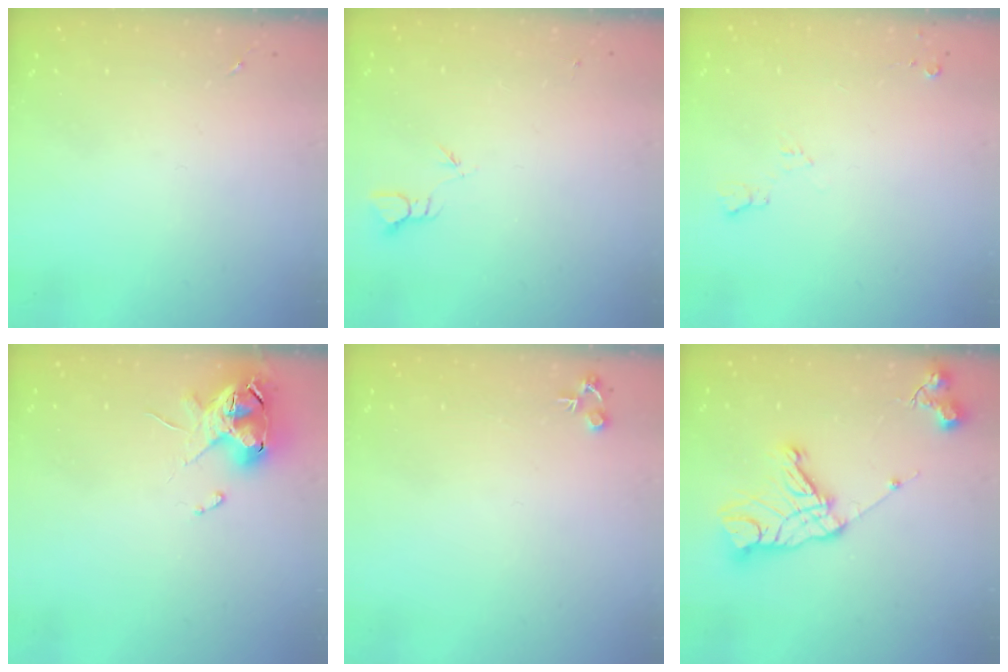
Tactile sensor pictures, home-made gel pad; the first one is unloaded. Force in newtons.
{"total": 2.3, "press": 2.3, "slide": 0.1}
{"total": 6.0, "press": 6.0, "slide": 1.0}
{"total": 11.5, "press": 11.4, "slide": 1.5}
{"total": 4.7, "press": 4.7, "slide": 0.2}
{"total": 15.6, "press": 15.6, "slide": 1.2}